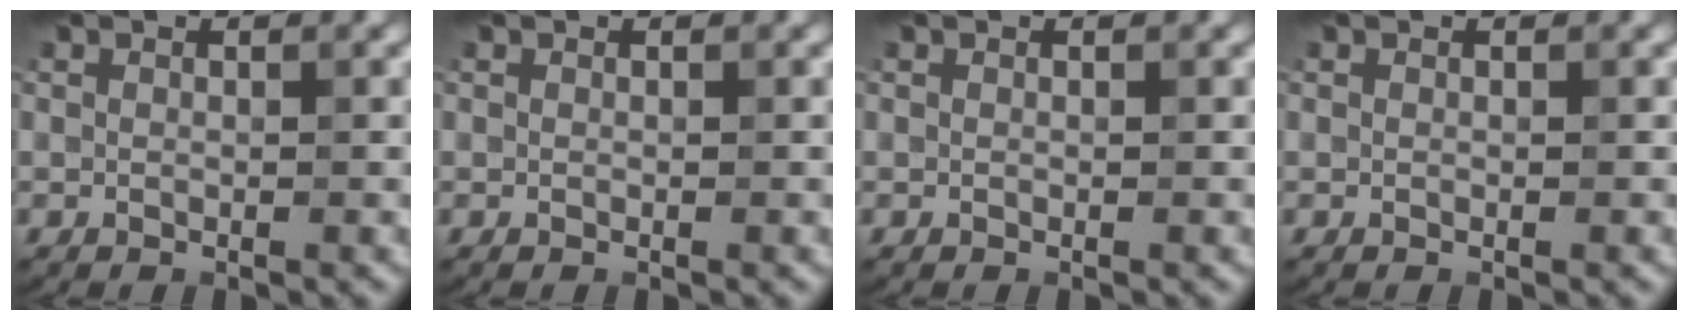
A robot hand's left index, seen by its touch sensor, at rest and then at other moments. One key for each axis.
{"total": 0.0}
{"total": 0.0}
{"total": 0.0}